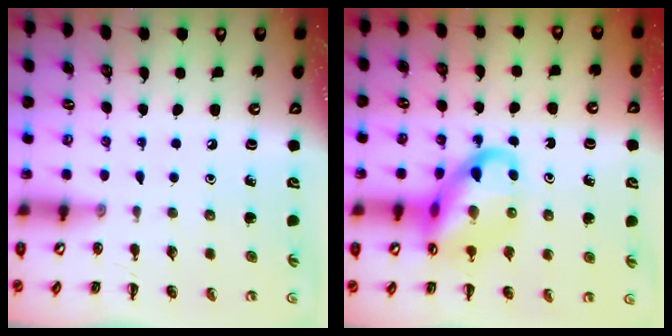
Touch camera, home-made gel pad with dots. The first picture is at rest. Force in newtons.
{"total": 16.7, "press": 16.3, "slide": 3.4}